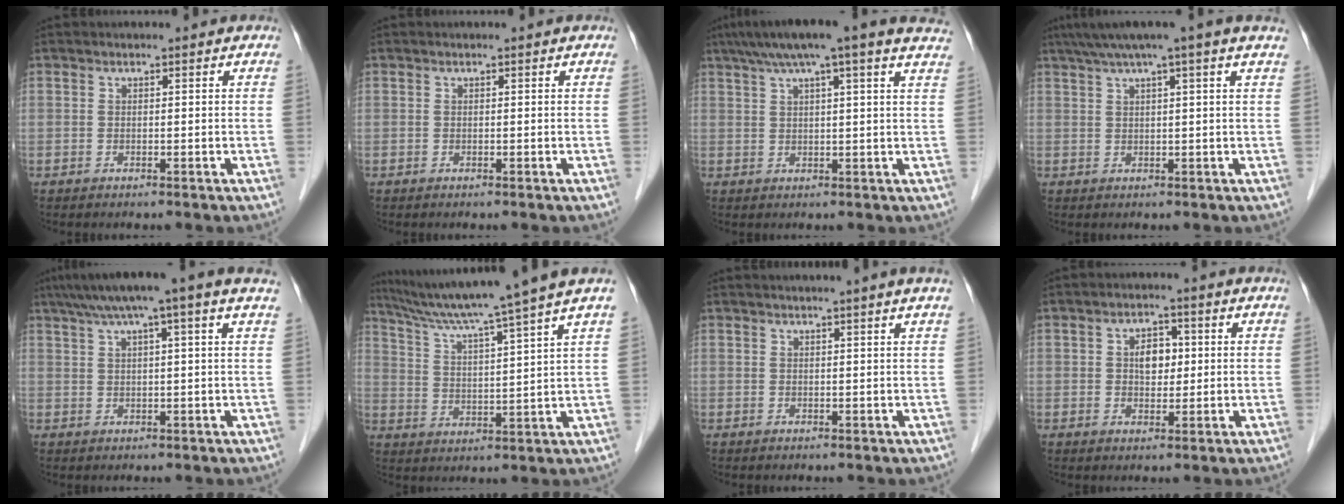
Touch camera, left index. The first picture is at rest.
{"total": 0.0}
{"total": 15.5, "force": [11.9, 0.8, 10.0], "torque": [-0.160, 0.052, 0.145]}
{"total": 7.4, "force": [5.4, -1.0, 5.0], "torque": [-0.077, 0.033, 0.075]}
{"total": 9.7, "force": [6.7, -0.5, 6.9], "torque": [-0.108, 0.037, 0.089]}
{"total": 14.7, "force": [12.0, -2.9, 7.9], "torque": [-0.133, -0.009, 0.185]}
{"total": 2.4, "force": [2.0, -0.8, 1.0], "torque": [-0.018, 0.000, 0.030]}
{"total": 3.9, "force": [0.5, 2.6, 2.9], "torque": [-0.048, 0.010, 0.011]}